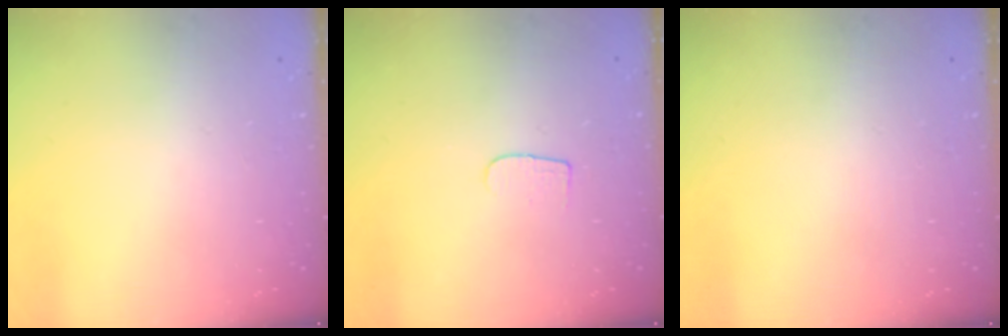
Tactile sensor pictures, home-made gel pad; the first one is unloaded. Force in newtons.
{"total": 4.8, "press": 4.8, "slide": 0.5}
{"total": 0.0}